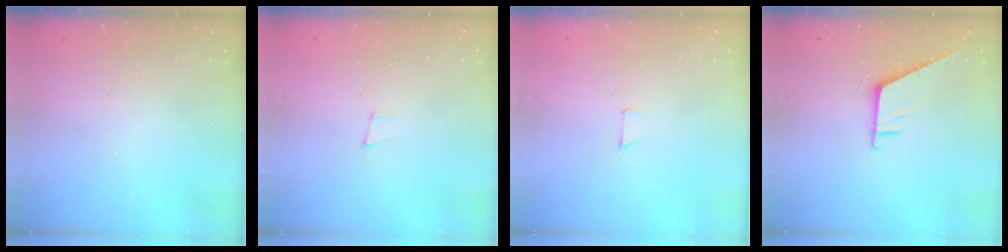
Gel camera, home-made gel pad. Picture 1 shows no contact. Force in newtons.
{"total": 4.1, "press": 3.2, "slide": 2.7}
{"total": 3.6, "press": 3.6, "slide": 0.3}
{"total": 5.4, "press": 5.4, "slide": 0.5}